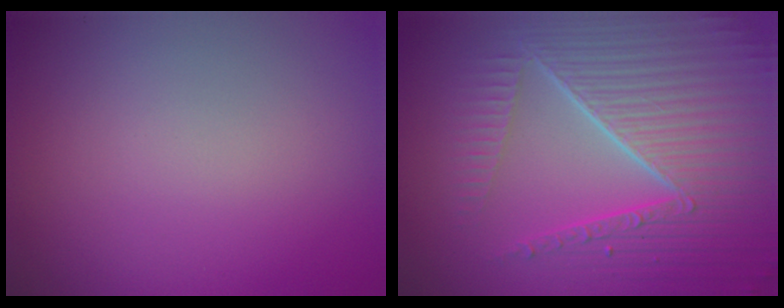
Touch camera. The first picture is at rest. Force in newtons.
{"total": 8.6, "press": 6.0, "slide": 6.2}